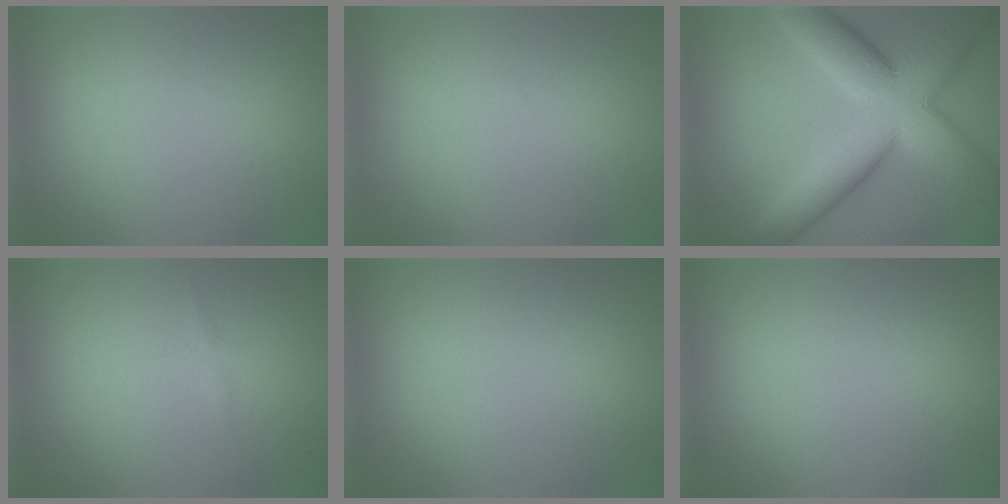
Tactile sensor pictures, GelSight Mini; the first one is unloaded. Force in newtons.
{"total": 0.0}
{"total": 12.6, "press": 12.6, "slide": 0.4}
{"total": 0.8, "press": 0.8, "slide": 0.1}
{"total": 0.0}
{"total": 0.0}